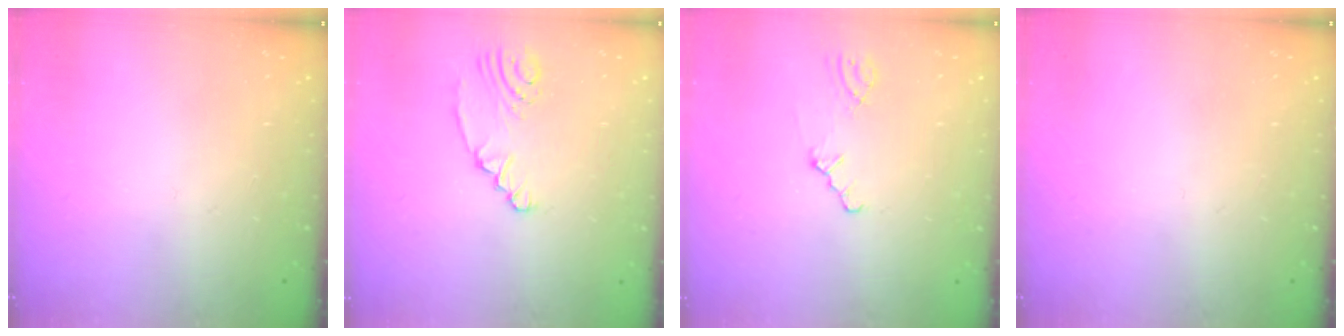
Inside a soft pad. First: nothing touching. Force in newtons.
{"total": 3.3, "press": 3.1, "slide": 1.2}
{"total": 0.8, "press": 0.8, "slide": 0.2}
{"total": 0.0}